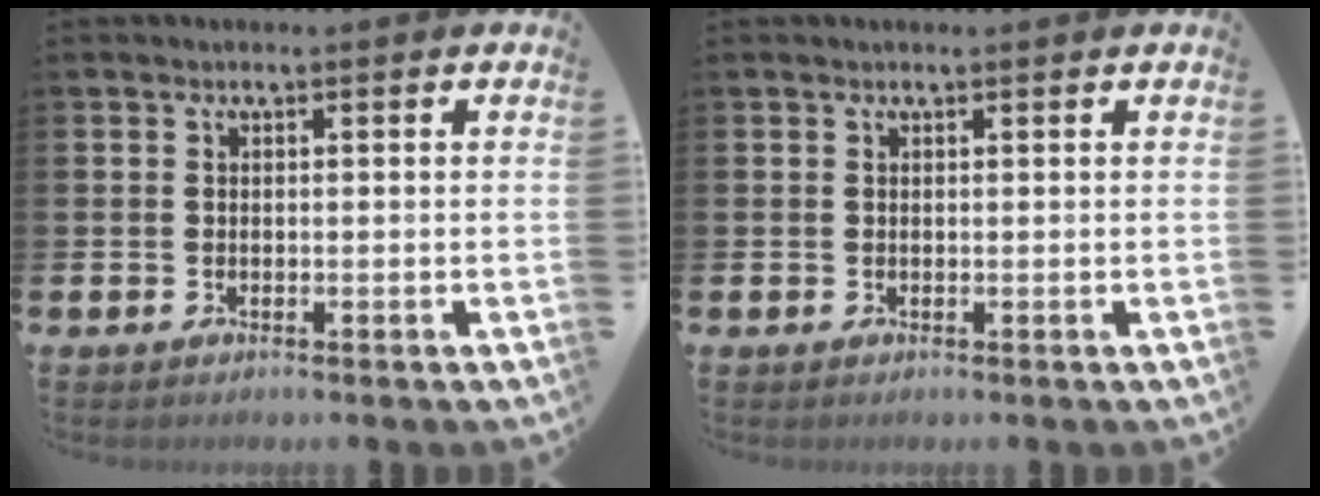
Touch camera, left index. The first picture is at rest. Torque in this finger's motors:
{"motor_torque": [0.61, -0.62, 0.00, -0.01]}